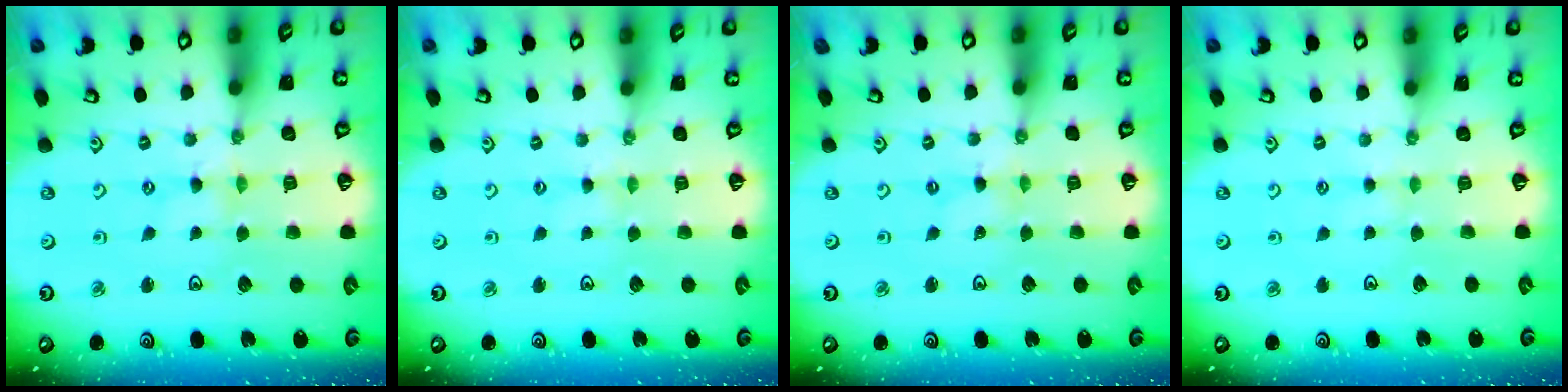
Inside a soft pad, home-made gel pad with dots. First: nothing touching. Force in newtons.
{"total": 1.5, "press": 1.5, "slide": 0.3}
{"total": 0.0}
{"total": 1.8, "press": 1.7, "slide": 0.3}